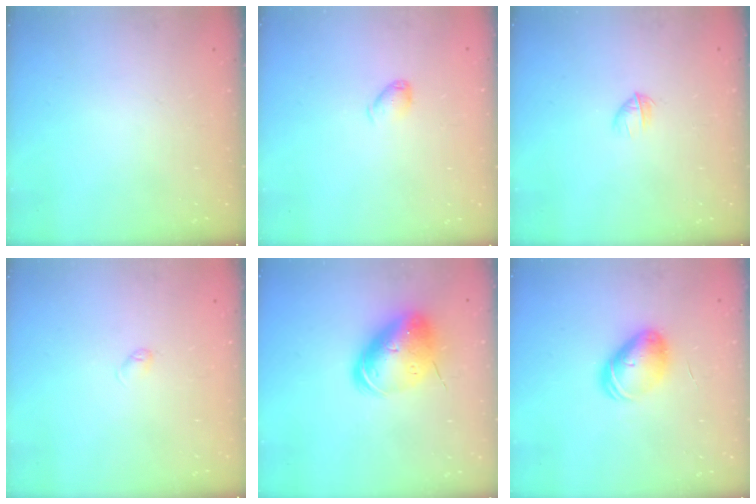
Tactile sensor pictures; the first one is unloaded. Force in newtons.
{"total": 4.8, "press": 4.7, "slide": 0.9}
{"total": 2.8, "press": 2.6, "slide": 0.9}
{"total": 3.0, "press": 2.9, "slide": 0.6}
{"total": 13.8, "press": 13.6, "slide": 2.6}
{"total": 8.1, "press": 8.1, "slide": 0.7}